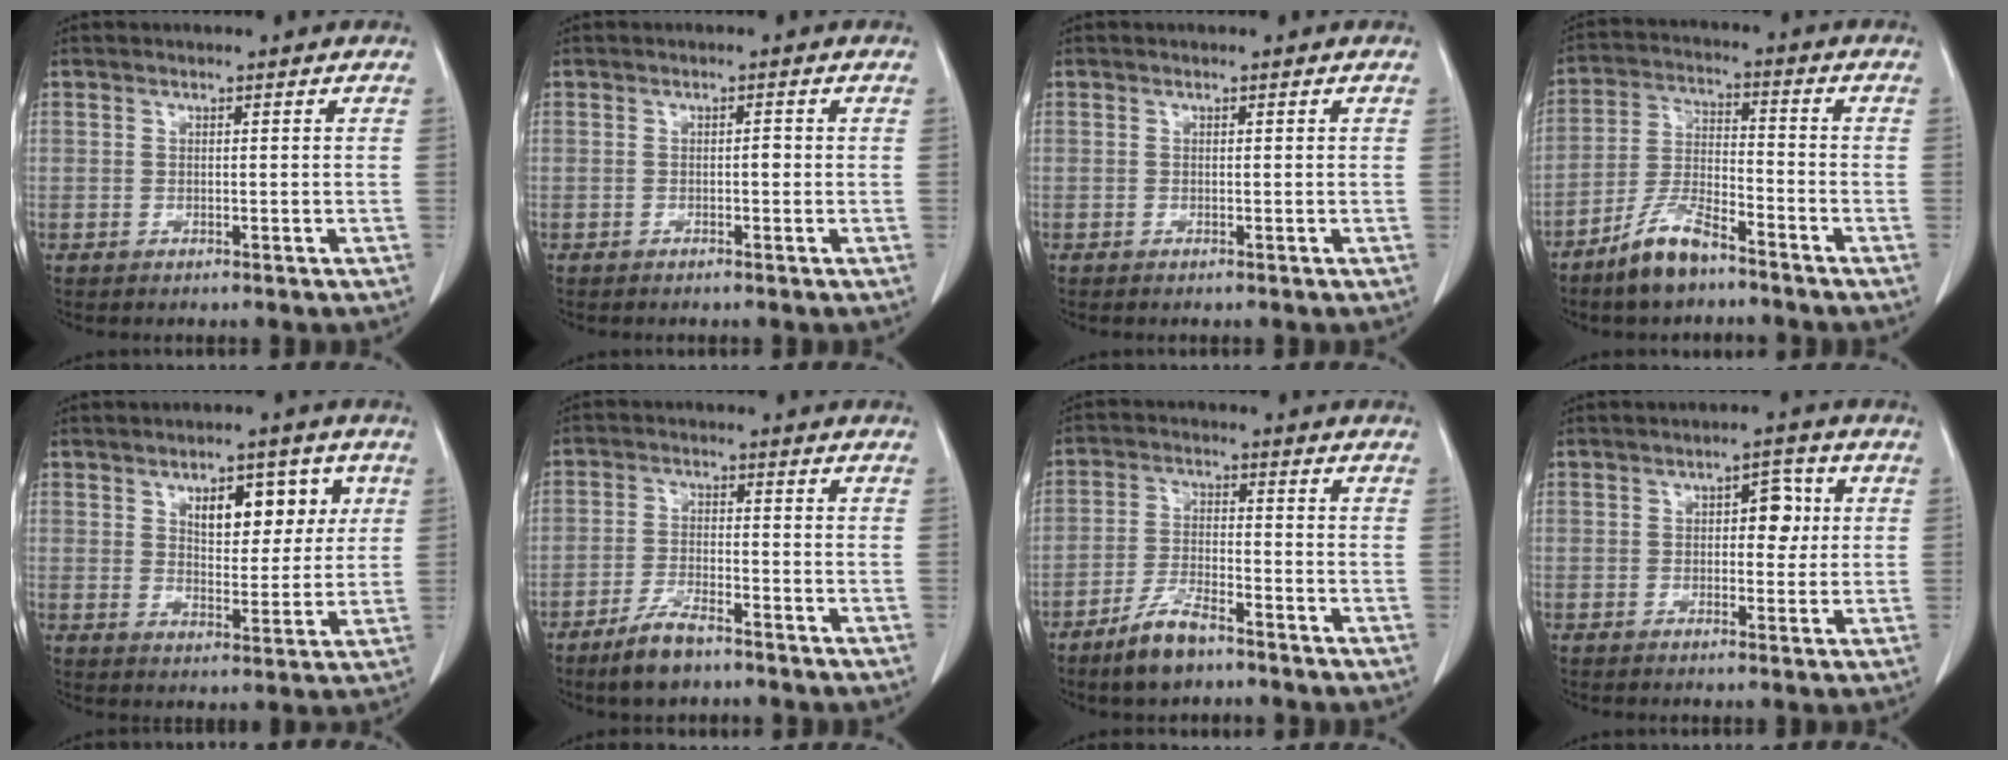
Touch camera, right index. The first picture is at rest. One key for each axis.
{"total": 0.9, "fx": -0.3, "fy": 0.3, "fz": 0.8, "tx": -0.009, "ty": 0.003, "tz": -0.007}
{"total": 0.0}
{"total": 8.5, "fx": -6.5, "fy": 2.3, "fz": 5.1, "tx": -0.112, "ty": -0.008, "tz": -0.127}
{"total": 8.9, "fx": 3.5, "fy": 4.3, "fz": 6.9, "tx": -0.090, "ty": 0.010, "tz": 0.055}
{"total": 6.0, "fx": -4.6, "fy": 1.5, "fz": 3.5, "tx": -0.074, "ty": -0.006, "tz": -0.082}
{"total": 6.7, "fx": -5.1, "fy": 1.8, "fz": 4.0, "tx": -0.087, "ty": -0.008, "tz": -0.095}
{"total": 4.5, "fx": 0.9, "fy": 2.4, "fz": 3.7, "tx": -0.047, "ty": 0.014, "tz": 0.012}